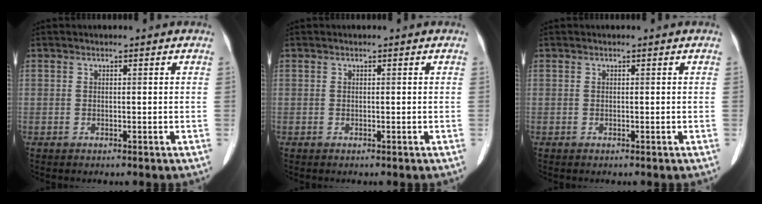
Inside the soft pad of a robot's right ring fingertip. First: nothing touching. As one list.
[{"total": 0.0}, {"total": 0.0}]